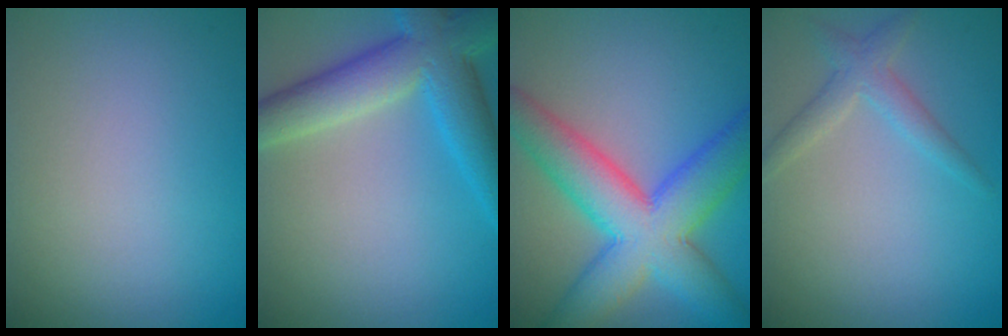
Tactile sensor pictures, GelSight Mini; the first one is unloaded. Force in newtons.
{"total": 7.4, "press": 7.4, "slide": 0.4}
{"total": 9.5, "press": 9.5, "slide": 0.4}
{"total": 2.2, "press": 2.1, "slide": 0.1}